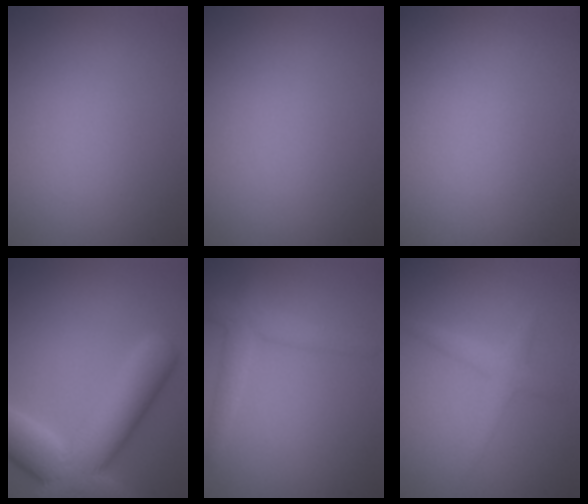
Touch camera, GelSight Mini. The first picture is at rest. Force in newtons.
{"total": 0.0}
{"total": 0.0}
{"total": 10.9, "press": 10.9, "slide": 0.8}
{"total": 2.8, "press": 2.8, "slide": 0.1}
{"total": 1.9, "press": 1.9, "slide": 0.1}